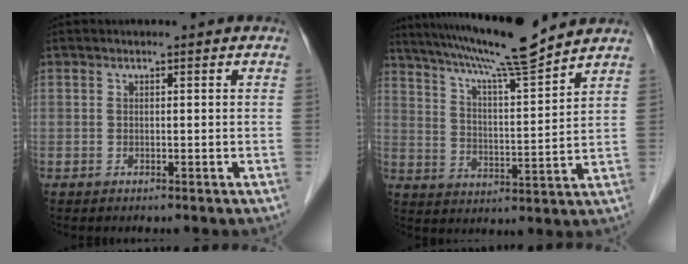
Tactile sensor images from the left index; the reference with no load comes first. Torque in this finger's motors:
{"motor_torque": [0.15, -0.21, 0.41, 0.12]}